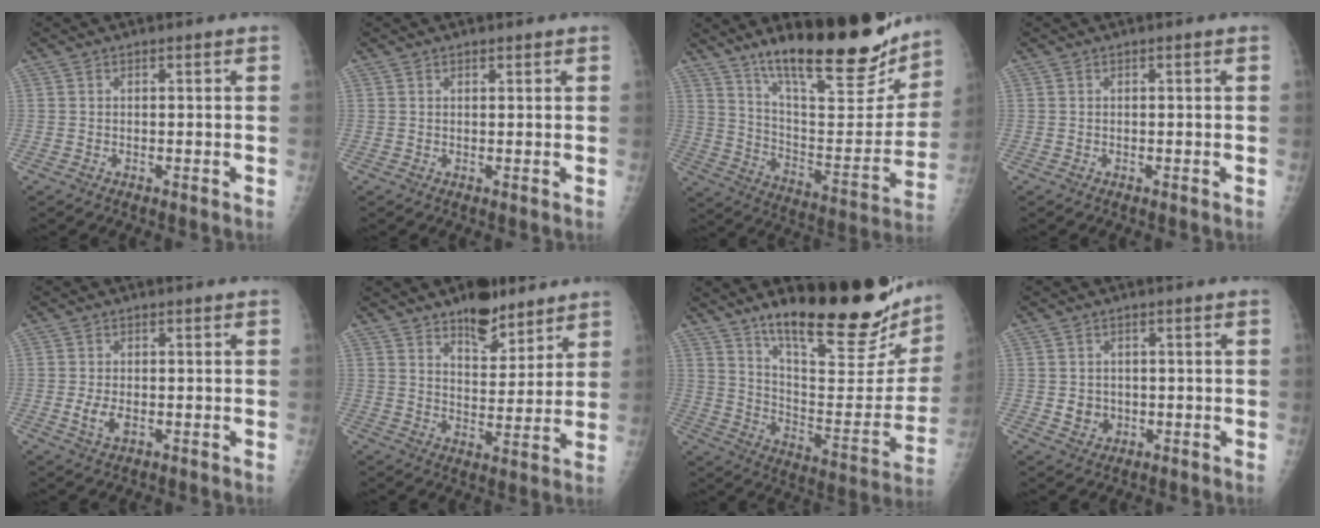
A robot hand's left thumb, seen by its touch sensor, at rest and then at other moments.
{"total": 0.8, "force": [0.6, 0.4, 0.2], "torque": [-0.001, -0.004, 0.008]}
{"total": 25.7, "force": [18.7, 6.9, 16.3], "torque": [-0.206, -0.094, 0.297]}
{"total": 0.0}
{"total": 3.3, "force": [-0.5, 1.9, 2.7], "torque": [-0.054, -0.005, -0.007]}
{"total": 11.0, "force": [8.0, 5.0, 5.6], "torque": [-0.052, -0.053, 0.128]}
{"total": 27.7, "force": [20.3, 7.6, 17.3], "torque": [-0.216, -0.108, 0.302]}
{"total": 3.4, "force": [-0.1, 3.1, 1.4], "torque": [-0.009, 0.000, 0.008]}